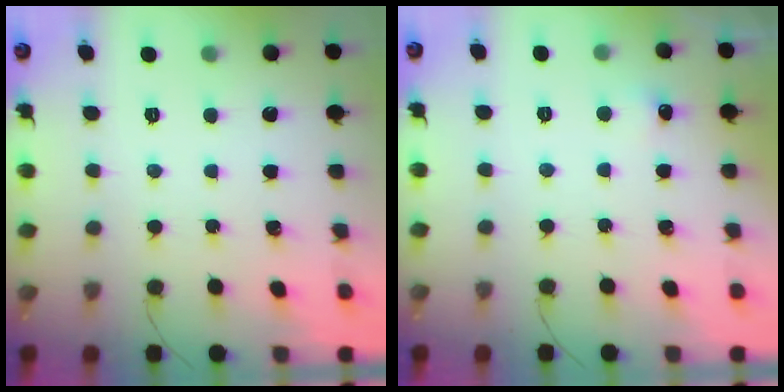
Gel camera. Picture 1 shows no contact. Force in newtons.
{"total": 3.7, "press": 3.5, "slide": 0.9}